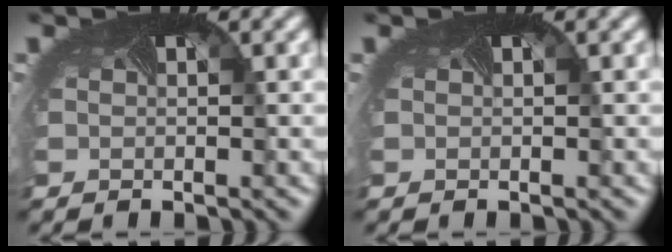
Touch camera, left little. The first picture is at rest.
{"total": 0.0}